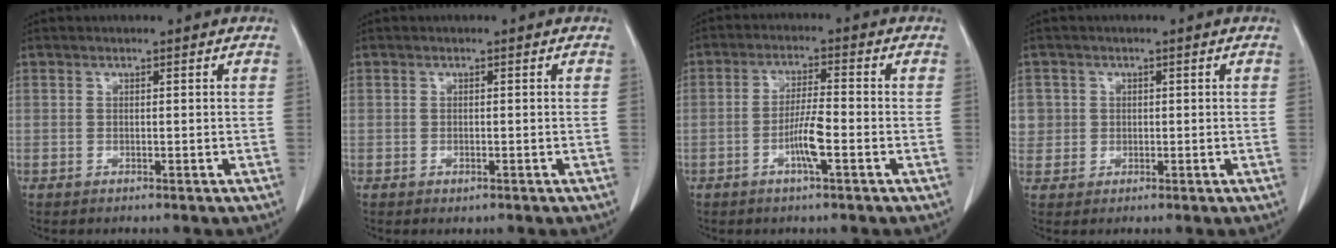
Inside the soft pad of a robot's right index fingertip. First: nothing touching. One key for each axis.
{"total": 0.7, "fx": -0.4, "fy": 0.3, "fz": 0.4, "tx": -0.008, "ty": -0.001, "tz": -0.002}
{"total": 5.2, "fx": -1.9, "fy": 0.2, "fz": 4.9, "tx": -0.096, "ty": -0.001, "tz": -0.036}
{"total": 3.3, "fx": 0.7, "fy": 3.3, "fz": 0.0, "tx": 0.018, "ty": 0.005, "tz": 0.015}